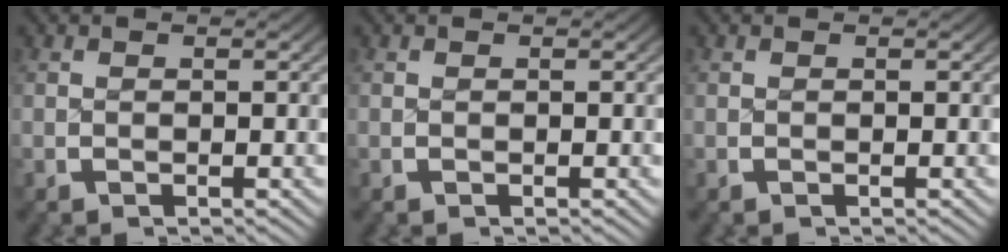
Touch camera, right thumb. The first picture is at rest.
{"total": 0.0}
{"total": 0.0}